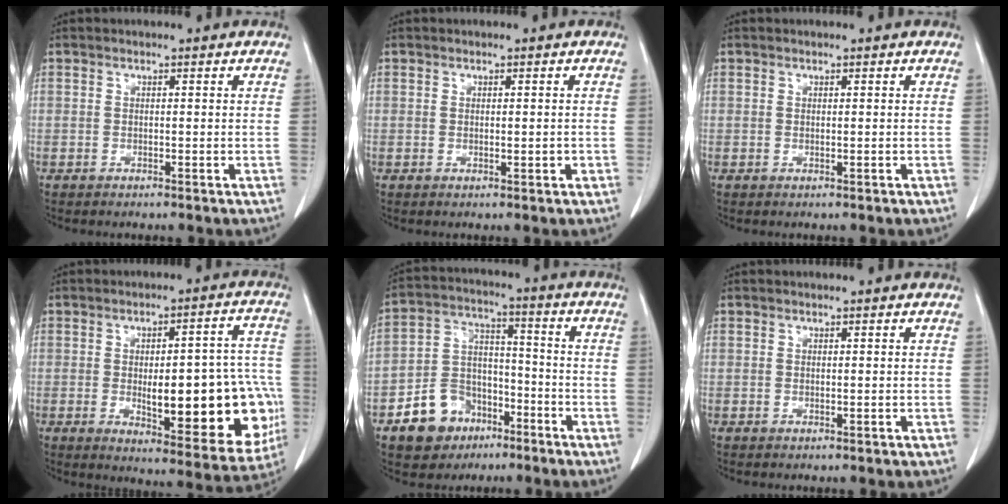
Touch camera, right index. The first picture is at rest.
{"total": 1.2, "force": [-0.2, 0.4, 1.1], "torque": [-0.020, -0.003, 0.001]}
{"total": 0.0}
{"total": 20.1, "force": [-3.0, 6.9, 18.6], "torque": [-0.177, 0.021, -0.008]}
{"total": 10.8, "force": [-5.9, 8.1, 4.2], "torque": [-0.085, 0.027, -0.098]}
{"total": 0.0}